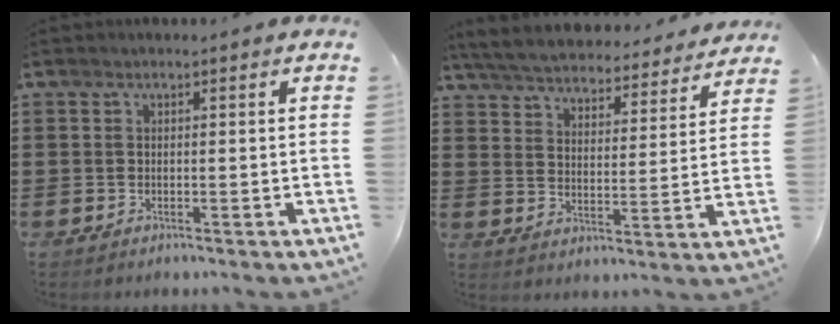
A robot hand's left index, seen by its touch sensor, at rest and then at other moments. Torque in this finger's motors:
{"motor_torque": [1.10, -1.04, 1.05, 0.16]}